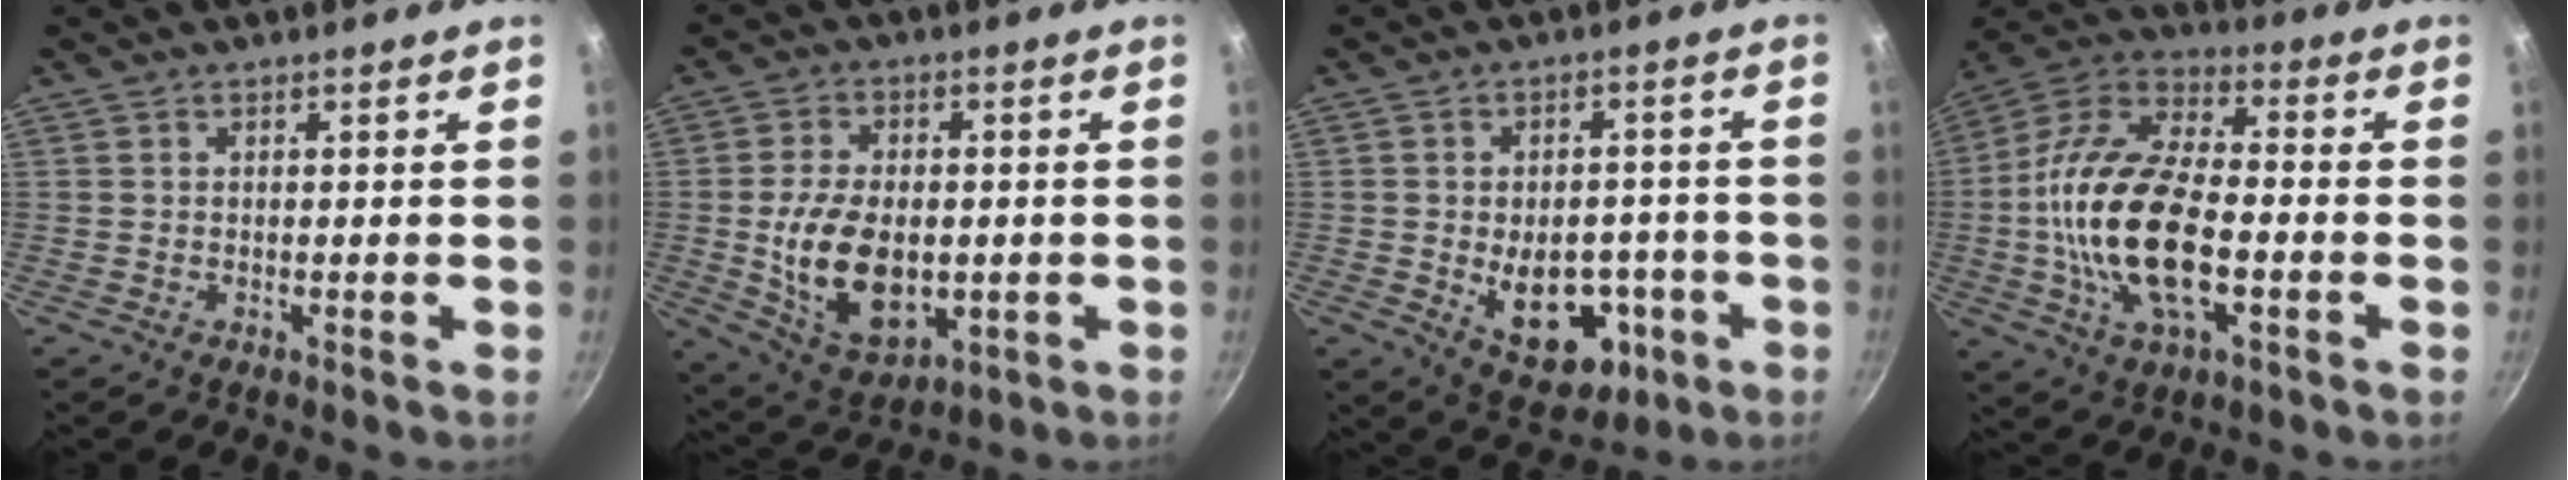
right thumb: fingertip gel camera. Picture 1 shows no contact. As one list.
[{"total": 14.5, "force": [-1.3, 9.1, 11.2], "torque": [-0.183, -0.004, -0.007]}, {"total": 13.0, "force": [-3.3, 8.8, 9.0], "torque": [-0.091, 0.011, -0.025]}, {"total": 21.0, "force": [-3.5, 10.4, 17.9], "torque": [-0.339, 0.031, -0.077]}]